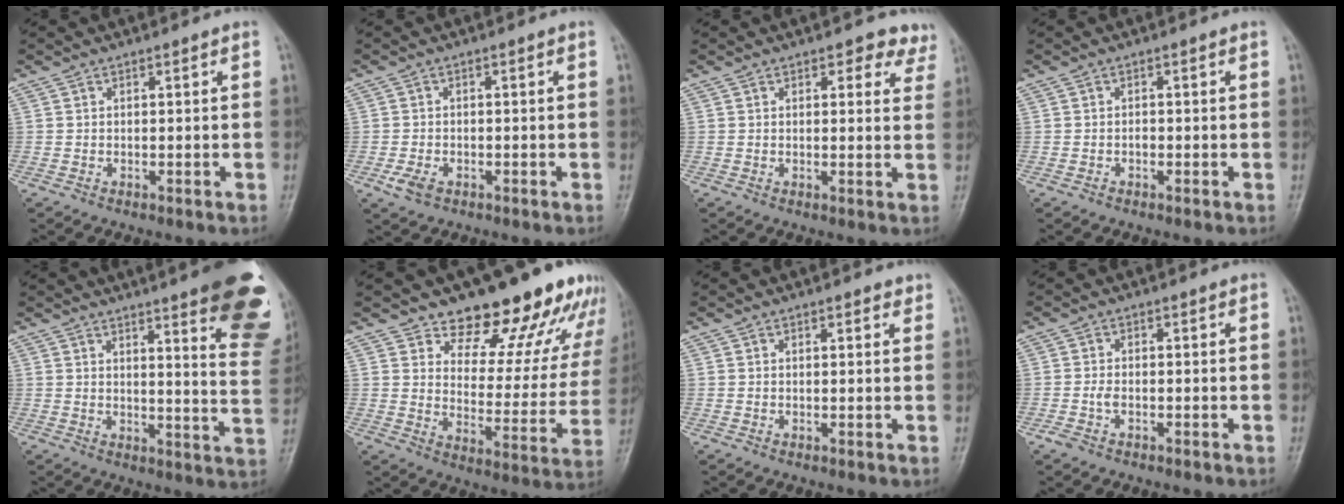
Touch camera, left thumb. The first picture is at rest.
{"total": 3.0, "force": [-1.5, 2.0, 1.6], "torque": [-0.034, 0.001, -0.027]}
{"total": 4.7, "force": [3.3, 2.7, 2.1], "torque": [0.013, -0.014, 0.024]}
{"total": 0.7, "force": [-0.5, 0.5, 0.3], "torque": [-0.005, 0.005, -0.010]}
{"total": 19.9, "force": [12.2, 3.7, 15.3], "torque": [-0.163, -0.059, 0.138]}
{"total": 19.6, "force": [15.5, 8.1, 8.8], "torque": [-0.057, -0.101, 0.199]}
{"total": 1.4, "force": [0.9, 0.6, 0.9], "torque": [-0.007, -0.002, 0.008]}
{"total": 2.0, "force": [-1.0, 1.1, 1.4], "torque": [-0.043, 0.005, -0.023]}